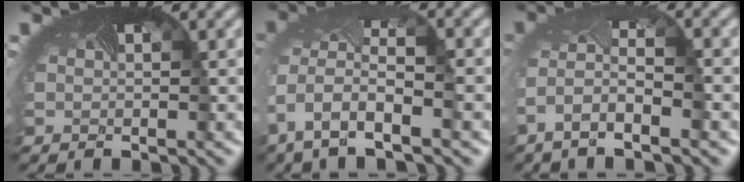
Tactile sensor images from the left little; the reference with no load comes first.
{"total": 9.6, "force": [-3.5, 4.8, 7.6], "torque": [-0.184, -0.030, -0.040]}
{"total": 5.9, "force": [-3.1, 1.8, 4.6], "torque": [-0.111, -0.012, -0.056]}